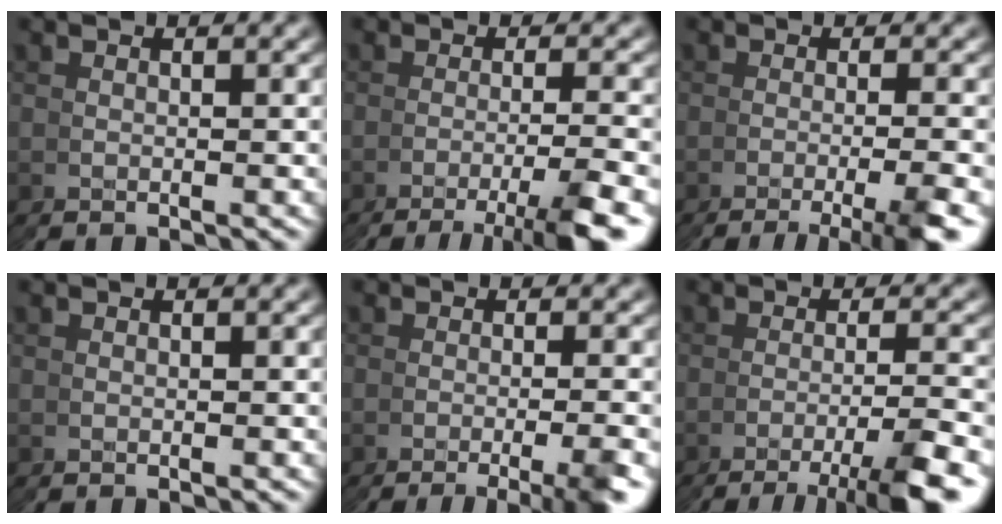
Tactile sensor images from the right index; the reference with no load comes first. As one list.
[{"total": 5.6, "force": [-3.7, -1.9, 3.8], "torque": [-0.045, 0.013, -0.067]}, {"total": 4.9, "force": [-3.1, -1.4, 3.6], "torque": [-0.042, 0.011, -0.054]}, {"total": 0.0}, {"total": 3.8, "force": [-2.1, -1.4, 2.8], "torque": [-0.033, 0.012, -0.040]}, {"total": 6.1, "force": [-4.2, -1.8, 4.1], "torque": [-0.051, 0.012, -0.074]}]